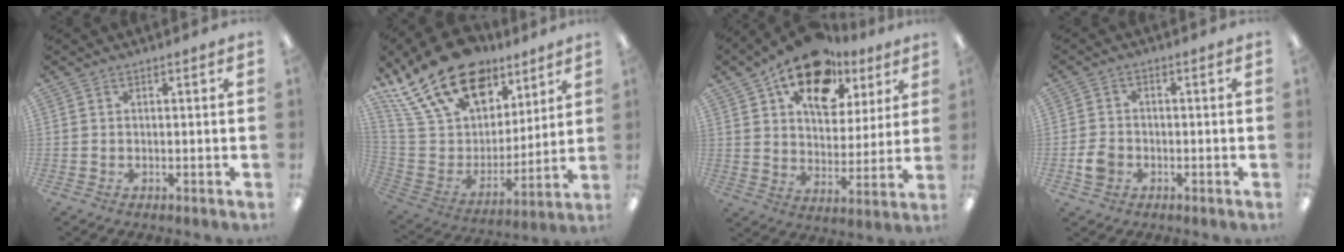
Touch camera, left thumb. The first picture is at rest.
{"total": 22.5, "force": [15.2, 12.9, 10.5], "torque": [-0.198, -0.083, 0.283]}
{"total": 16.9, "force": [11.2, 9.7, 8.0], "torque": [-0.125, -0.059, 0.198]}
{"total": 4.1, "force": [-1.7, 3.3, 1.8], "torque": [-0.034, 0.007, -0.029]}